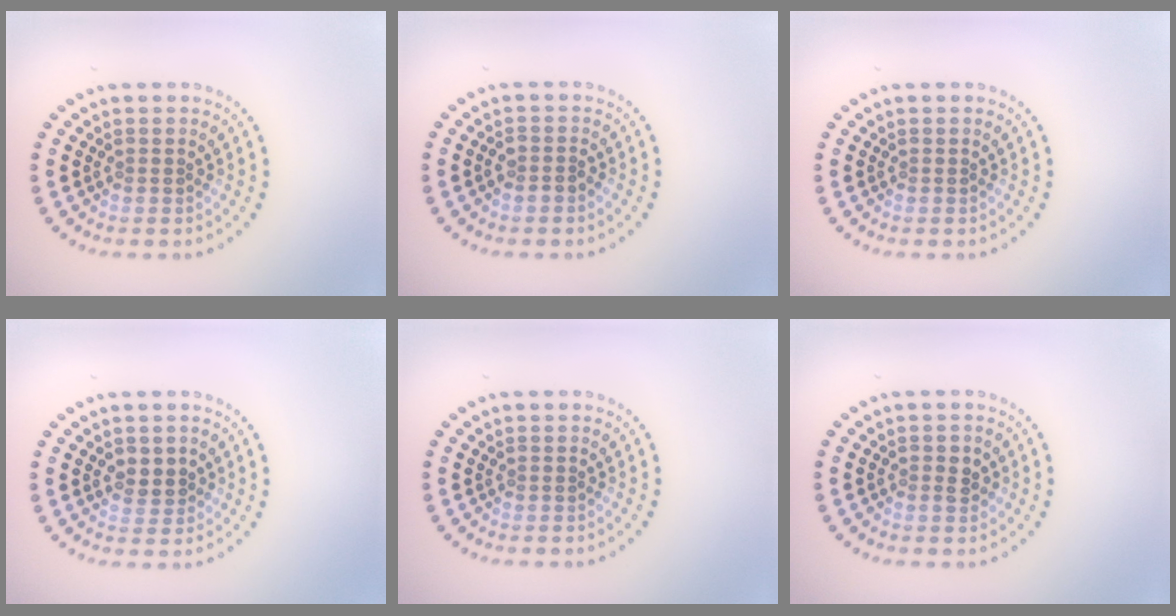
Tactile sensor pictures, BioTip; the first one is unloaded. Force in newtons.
{"total": 1.3, "press": 1.2, "slide": 0.6}
{"total": 0.0}
{"total": 1.9, "press": 1.9, "slide": 0.5}
{"total": 0.0}
{"total": 1.4, "press": 1.4, "slide": 0.2}